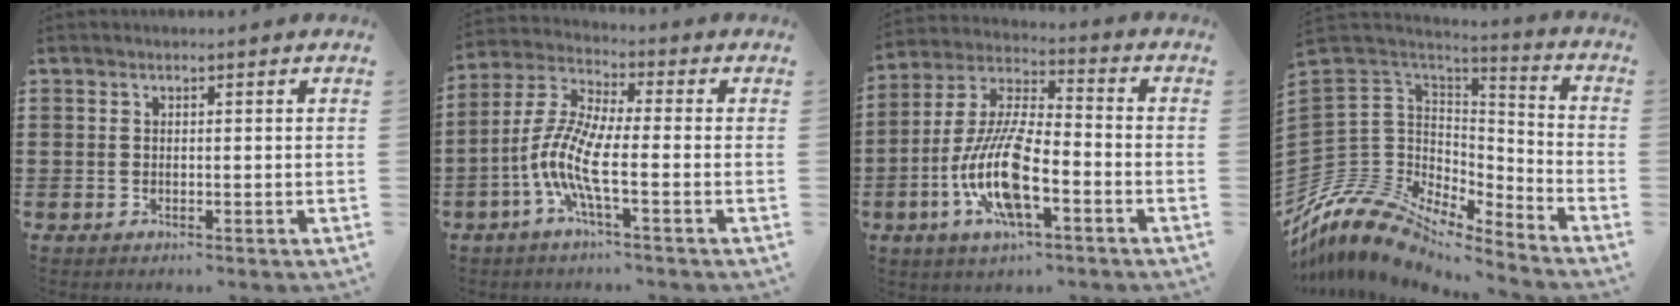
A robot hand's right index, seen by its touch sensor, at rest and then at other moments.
{"total": 8.8, "force": [-3.2, 1.9, 7.9], "torque": [-0.198, -0.017, -0.072]}
{"total": 12.9, "force": [-4.8, 4.3, 11.2], "torque": [-0.250, -0.006, -0.094]}
{"total": 11.2, "force": [-7.9, 6.9, 4.1], "torque": [-0.138, -0.006, -0.156]}